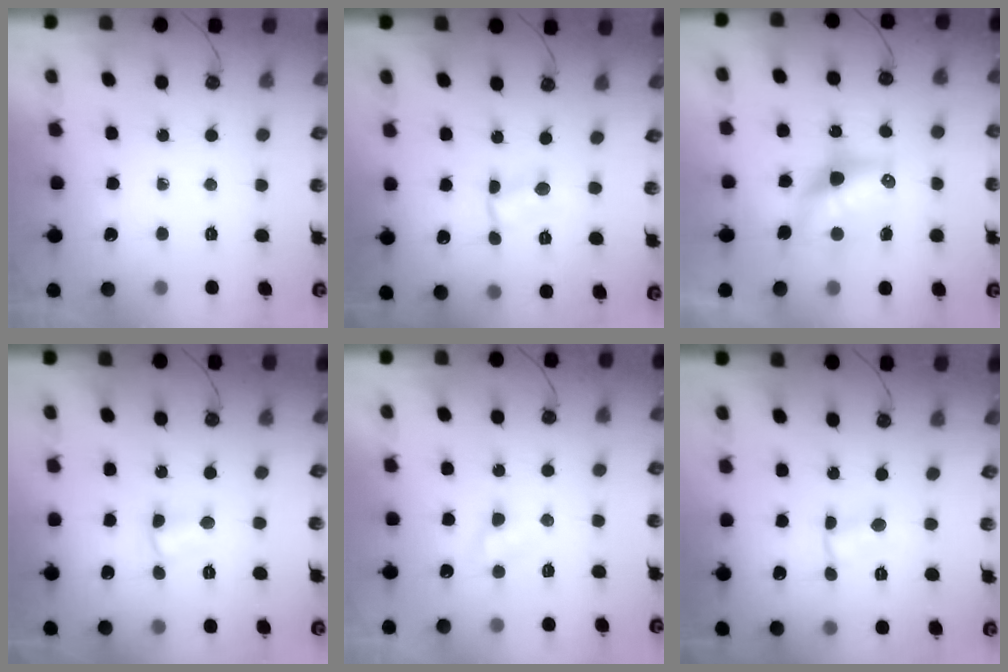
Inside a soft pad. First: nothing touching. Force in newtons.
{"total": 1.9, "press": 1.9, "slide": 0.0}
{"total": 11.9, "press": 11.3, "slide": 3.6}
{"total": 2.6, "press": 2.3, "slide": 1.1}
{"total": 3.8, "press": 3.8, "slide": 0.6}
{"total": 1.0, "press": 1.0, "slide": 0.2}